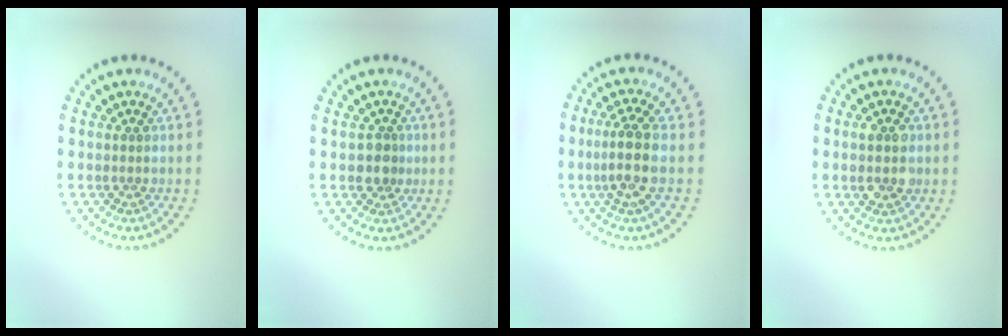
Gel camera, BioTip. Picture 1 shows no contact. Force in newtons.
{"total": 2.0, "press": 1.8, "slide": 1.1}
{"total": 3.3, "press": 2.9, "slide": 1.7}
{"total": 2.7, "press": 2.7, "slide": 0.3}